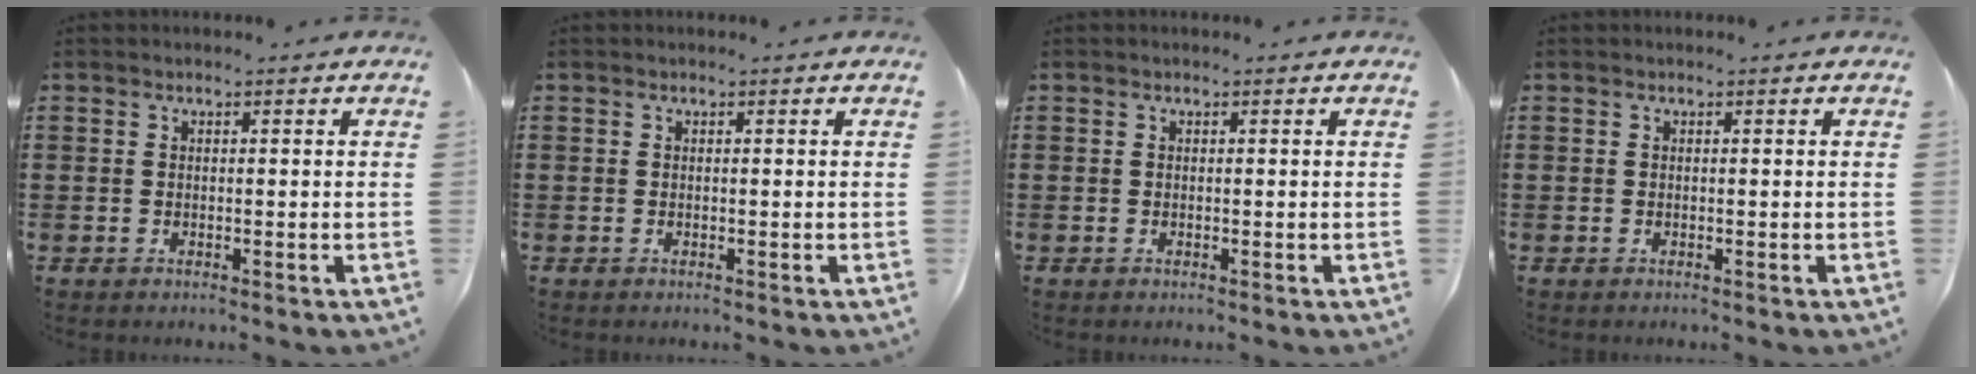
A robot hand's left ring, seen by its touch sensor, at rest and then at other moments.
{"total": 0.0}
{"total": 0.0}
{"total": 0.0}